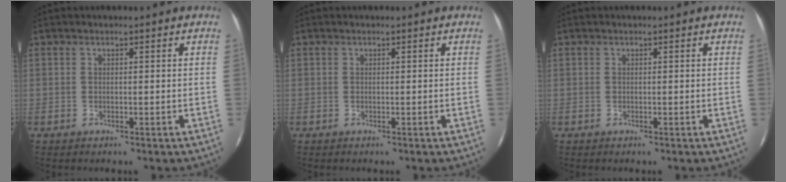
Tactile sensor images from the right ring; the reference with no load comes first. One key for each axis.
{"total": 0.0}
{"total": 0.0}